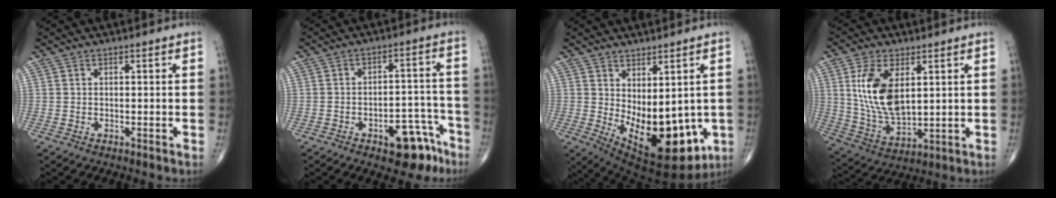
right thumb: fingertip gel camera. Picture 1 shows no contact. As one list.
[{"total": 10.6, "force": [-6.2, 5.0, 7.0], "torque": [-0.060, 0.054, -0.077]}, {"total": 17.6, "force": [-2.9, 8.8, 15.0], "torque": [-0.208, -0.024, -0.013]}, {"total": 13.4, "force": [3.5, 7.1, 10.8], "torque": [-0.201, -0.021, 0.079]}]